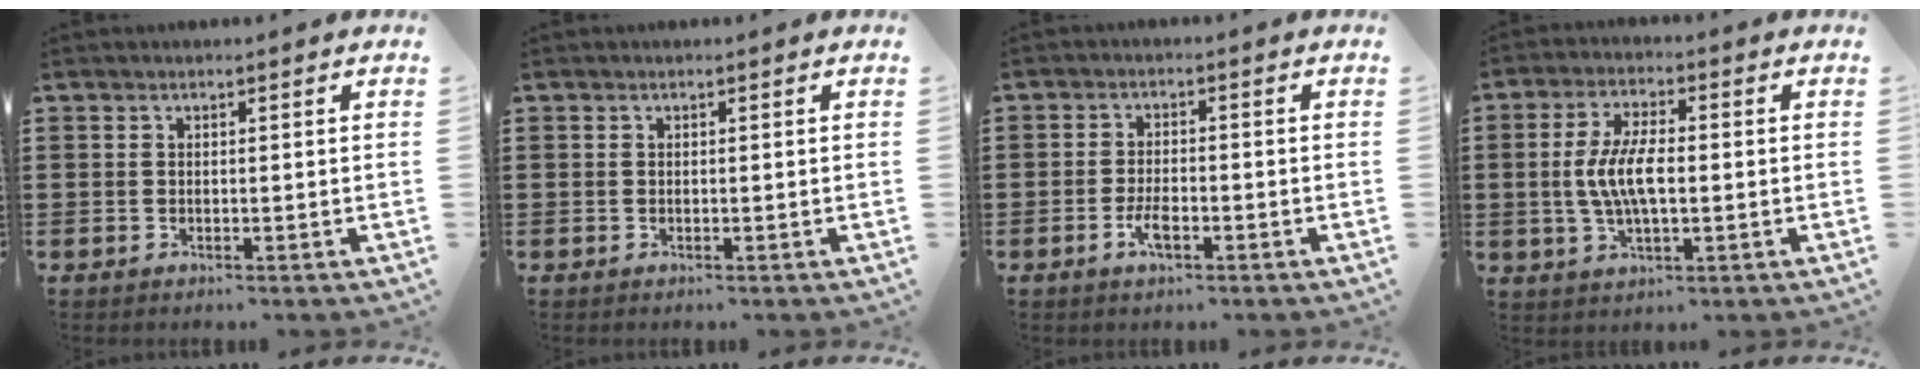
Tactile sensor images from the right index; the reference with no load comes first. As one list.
[{"total": 0.0}, {"total": 3.5, "force": [-1.4, 1.4, 2.8], "torque": [-0.056, 0.001, -0.027]}, {"total": 7.3, "force": [-0.4, 2.8, 6.7], "torque": [-0.149, -0.003, -0.014]}]